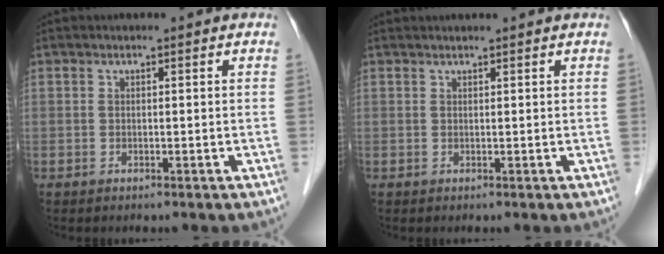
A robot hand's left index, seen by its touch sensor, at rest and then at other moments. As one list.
[{"total": 2.4, "force": [2.2, 0.0, 1.0], "torque": [-0.009, 0.023, 0.031]}]